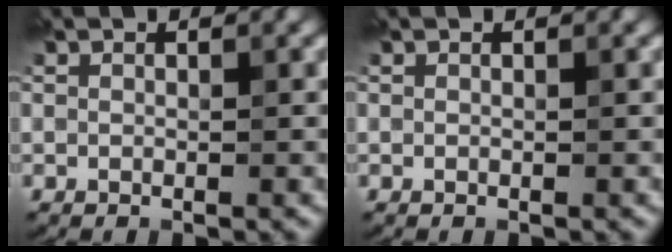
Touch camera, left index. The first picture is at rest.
{"total": 0.0}